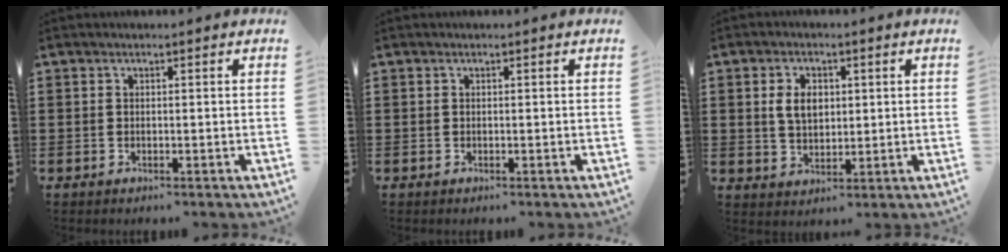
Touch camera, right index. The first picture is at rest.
{"total": 0.0}
{"total": 4.6, "force": [0.9, 3.1, 3.3], "torque": [-0.072, 0.006, 0.010]}